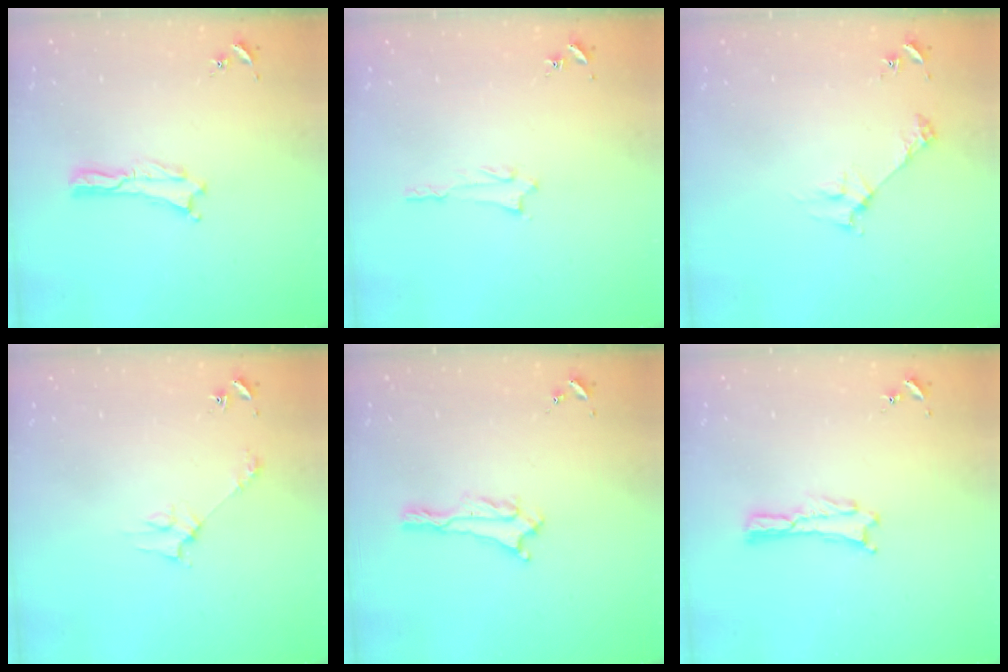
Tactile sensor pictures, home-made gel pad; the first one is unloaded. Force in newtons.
{"total": 1.4, "press": 1.4, "slide": 0.2}
{"total": 2.8, "press": 2.8, "slide": 0.3}
{"total": 2.8, "press": 2.8, "slide": 0.2}
{"total": 1.0, "press": 1.0, "slide": 0.1}
{"total": 0.0}